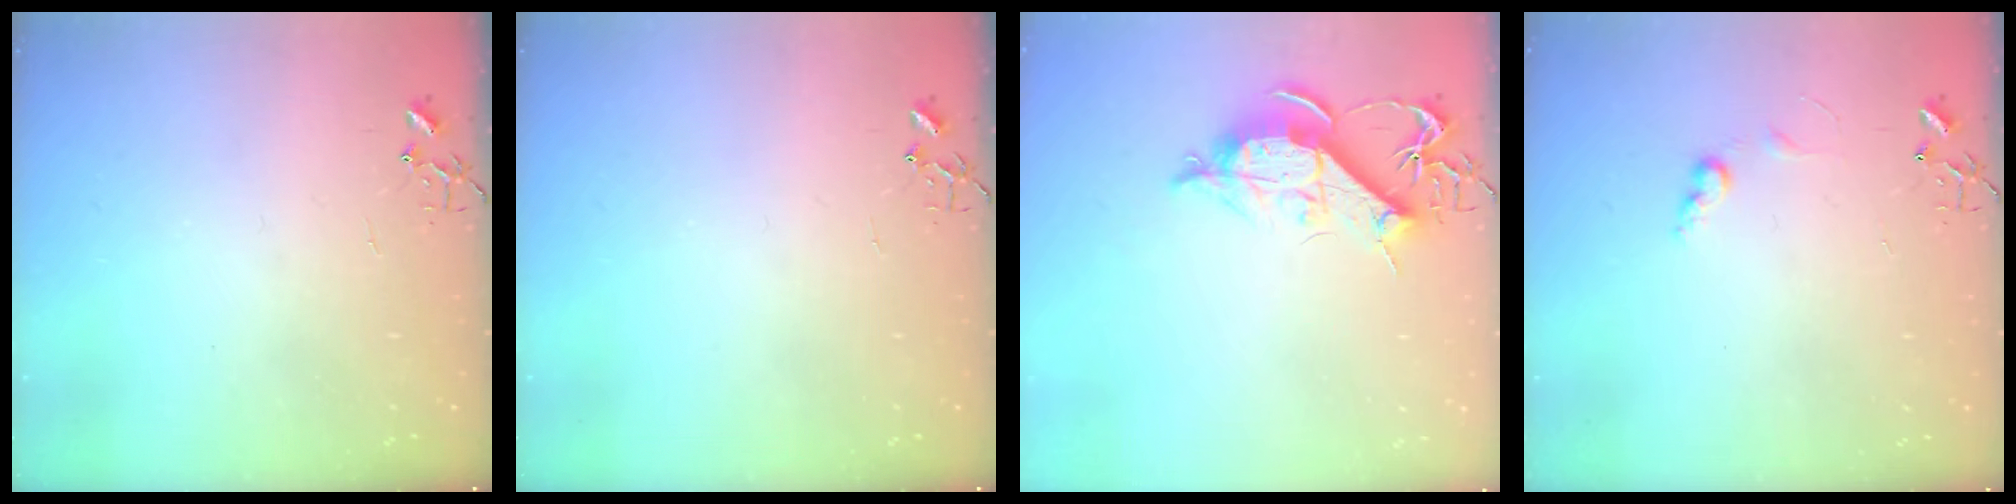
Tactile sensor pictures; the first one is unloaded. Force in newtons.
{"total": 0.0}
{"total": 10.6, "press": 10.5, "slide": 1.2}
{"total": 6.4, "press": 6.4, "slide": 0.8}